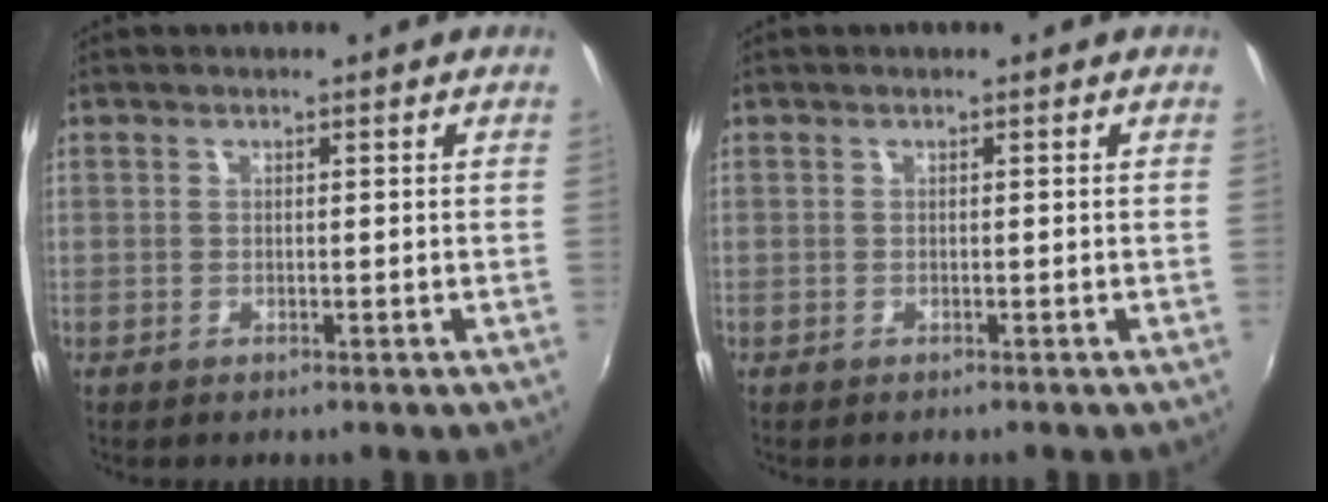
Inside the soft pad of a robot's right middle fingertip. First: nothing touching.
{"total": 0.0}